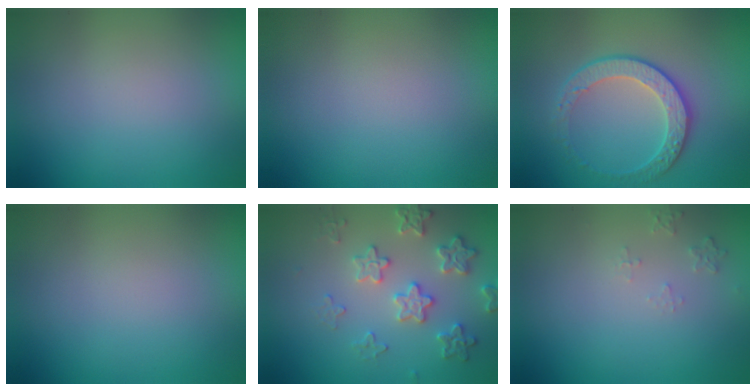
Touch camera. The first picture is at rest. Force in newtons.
{"total": 0.0}
{"total": 3.7, "press": 3.3, "slide": 1.7}
{"total": 0.0}
{"total": 3.5, "press": 3.5, "slide": 0.5}
{"total": 1.1, "press": 1.1, "slide": 0.2}